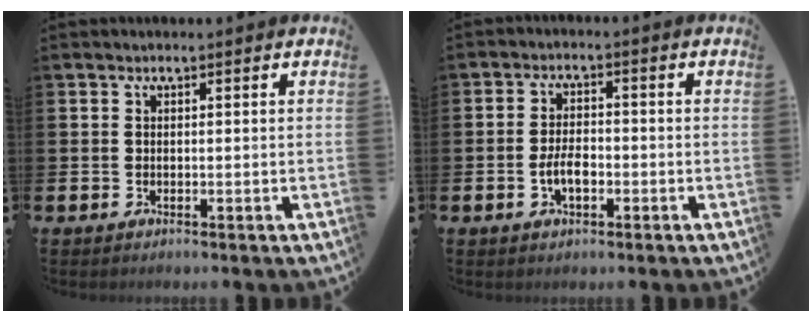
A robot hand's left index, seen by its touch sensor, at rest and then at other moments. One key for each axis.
{"total": 3.5, "fx": -1.0, "fy": 1.8, "fz": 2.8, "tx": -0.041, "ty": 0.002, "tz": -0.021}